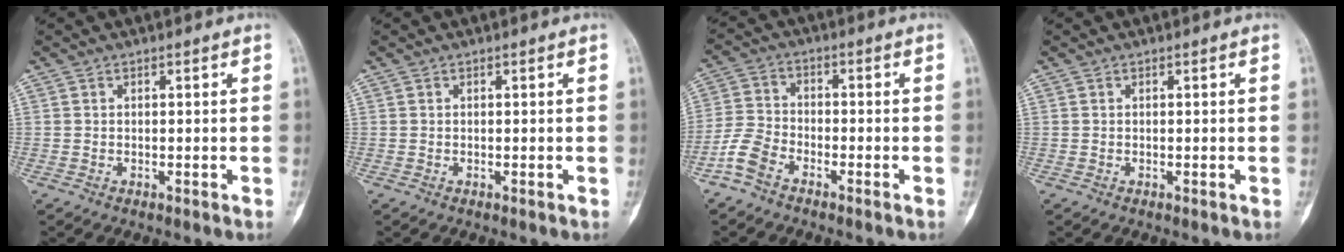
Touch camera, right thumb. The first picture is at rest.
{"total": 0.0}
{"total": 5.8, "force": [-4.0, 2.9, 3.0], "torque": [-0.061, 0.016, -0.093]}
{"total": 0.0}